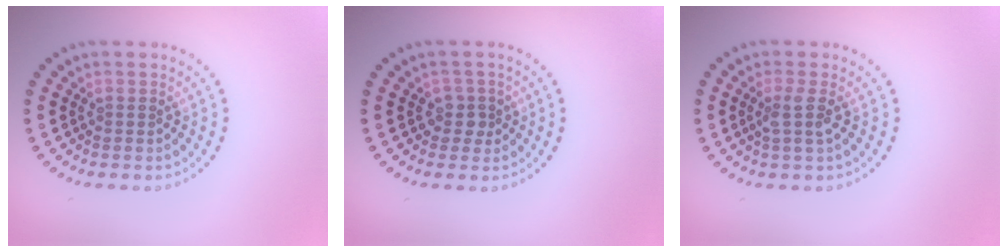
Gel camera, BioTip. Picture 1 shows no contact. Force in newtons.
{"total": 1.7, "press": 1.4, "slide": 0.9}
{"total": 1.5, "press": 1.1, "slide": 1.0}